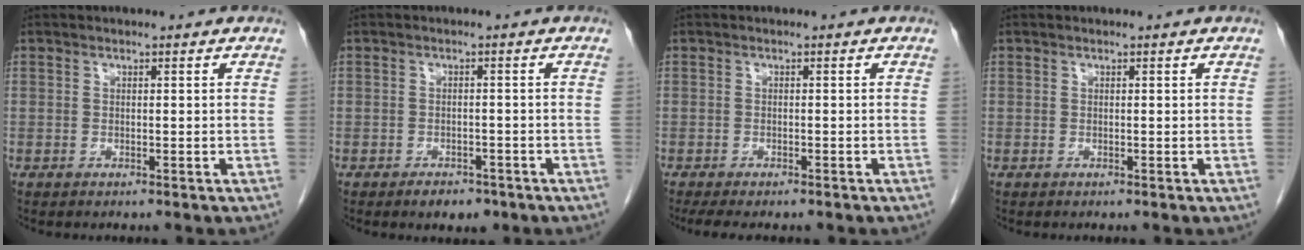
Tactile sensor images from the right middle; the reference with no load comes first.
{"total": 3.0, "force": [-2.1, 1.6, 1.4], "torque": [-0.020, 0.002, -0.021]}
{"total": 6.3, "force": [-5.1, 1.7, 3.2], "torque": [-0.040, -0.009, -0.072]}
{"total": 0.0}